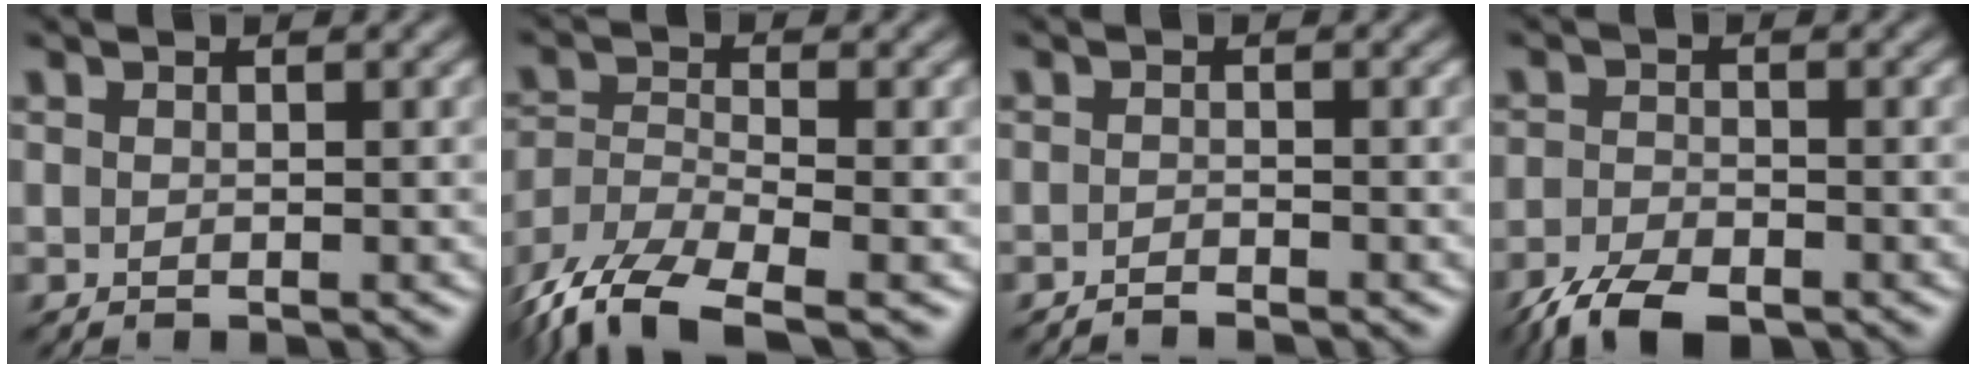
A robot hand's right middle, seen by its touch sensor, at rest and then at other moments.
{"total": 8.7, "force": [-6.3, 2.9, 5.2], "torque": [-0.104, -0.010, -0.127]}
{"total": 0.9, "force": [-0.9, 0.1, 0.3], "torque": [-0.003, 0.001, -0.018]}
{"total": 4.9, "force": [-3.7, 1.8, 2.6], "torque": [-0.047, -0.007, -0.076]}